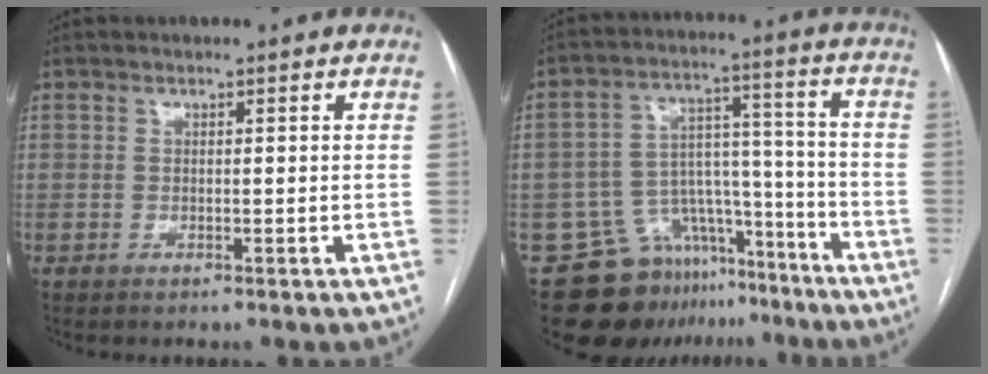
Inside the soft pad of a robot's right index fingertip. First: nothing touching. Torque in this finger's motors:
{"motor_torque": [-0.32, -0.31, -0.82, -0.21]}